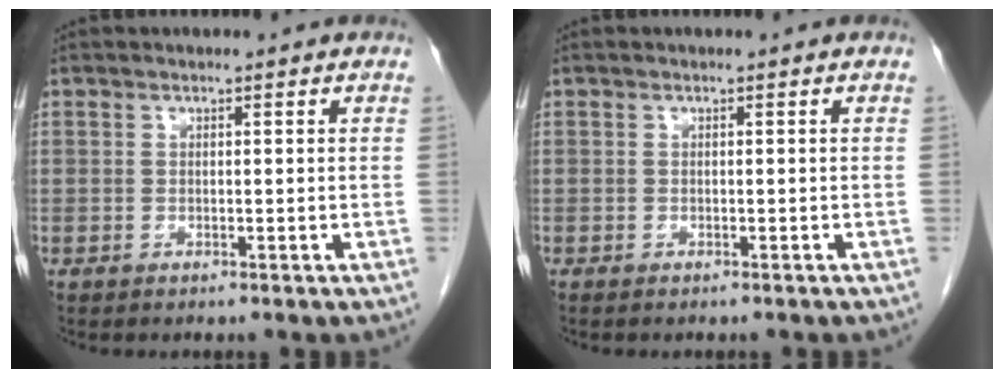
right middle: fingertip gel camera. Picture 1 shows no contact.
{"total": 1.3, "force": [-1.1, 0.3, 0.6], "torque": [-0.013, -0.003, -0.010]}